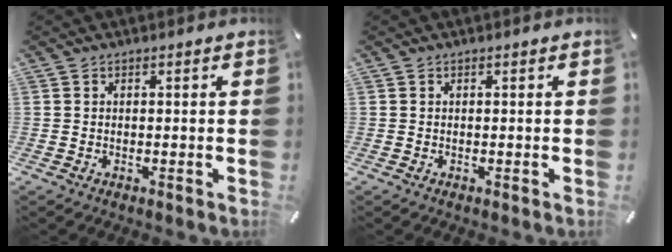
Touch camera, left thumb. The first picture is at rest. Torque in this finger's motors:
{"motor_torque": [-0.25, 0.26, 0.00, 0.00, 0.00]}